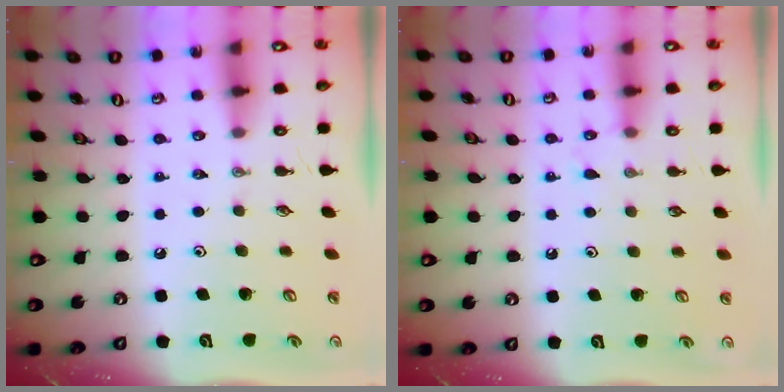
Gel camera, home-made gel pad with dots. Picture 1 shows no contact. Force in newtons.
{"total": 4.2, "press": 4.1, "slide": 0.6}